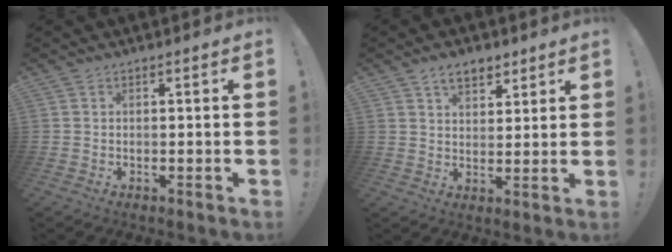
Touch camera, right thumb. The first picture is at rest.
{"total": 6.6, "force": [4.3, 3.9, 3.2], "torque": [-0.043, -0.016, 0.077]}